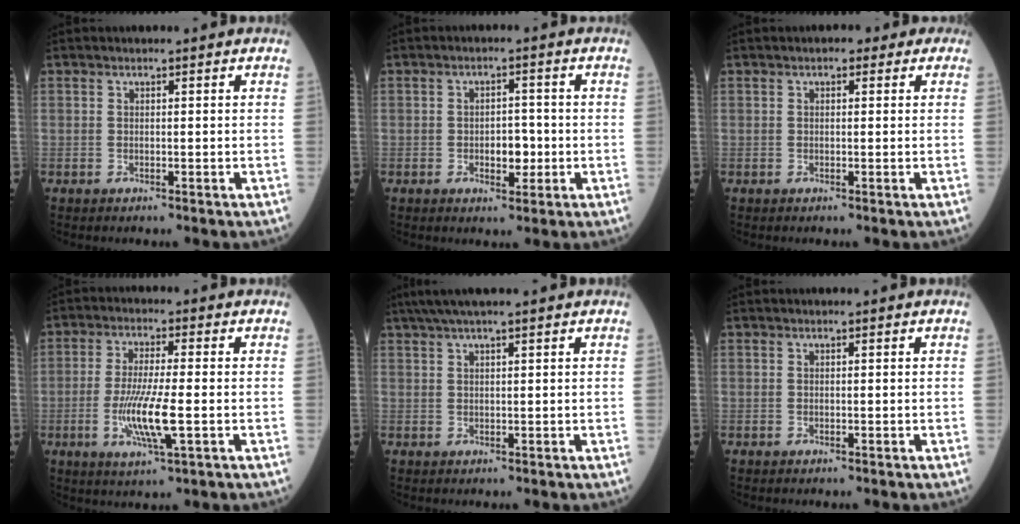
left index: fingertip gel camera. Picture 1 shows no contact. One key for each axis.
{"total": 3.9, "fx": -1.0, "fy": 2.1, "fz": 3.2, "tx": -0.045, "ty": 0.005, "tz": -0.011}
{"total": 1.9, "fx": 0.8, "fy": 1.2, "fz": 1.1, "tx": -0.014, "ty": 0.015, "tz": 0.005}
{"total": 8.5, "fx": -2.0, "fy": 0.7, "fz": 8.2, "tx": -0.164, "ty": -0.016, "tz": -0.039}
{"total": 5.8, "fx": 4.5, "fy": -0.4, "fz": 3.6, "tx": -0.062, "ty": 0.037, "tz": 0.080}
{"total": 0.0}